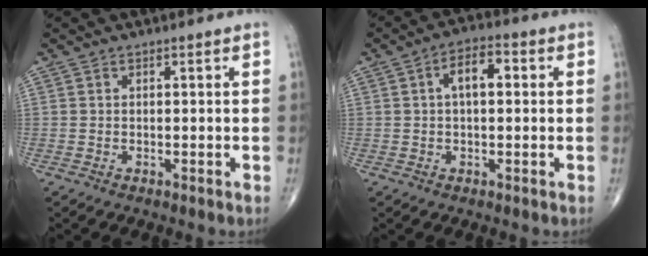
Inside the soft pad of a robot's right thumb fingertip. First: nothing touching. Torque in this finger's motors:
{"motor_torque": [0.63, 2.02, 0.63, 0.05, 0.03]}